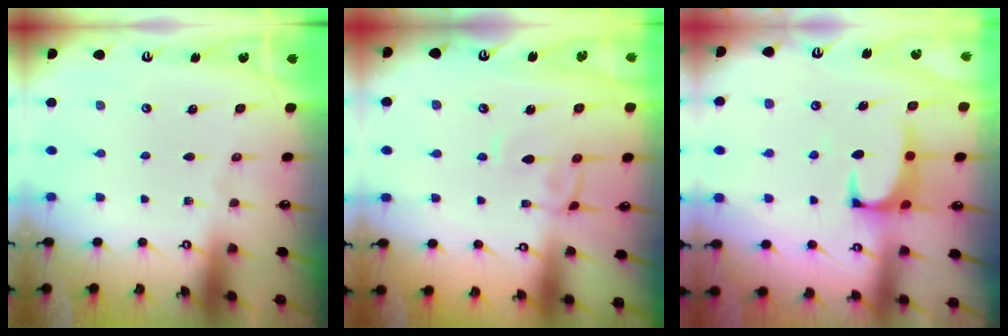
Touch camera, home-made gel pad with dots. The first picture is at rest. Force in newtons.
{"total": 1.3, "press": 1.2, "slide": 0.5}
{"total": 1.6, "press": 1.3, "slide": 0.9}